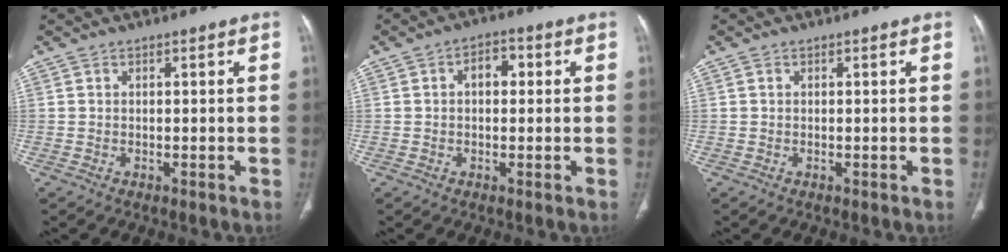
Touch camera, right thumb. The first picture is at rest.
{"total": 4.1, "force": [0.7, 2.6, 3.1], "torque": [-0.038, 0.014, 0.007]}
{"total": 0.0}